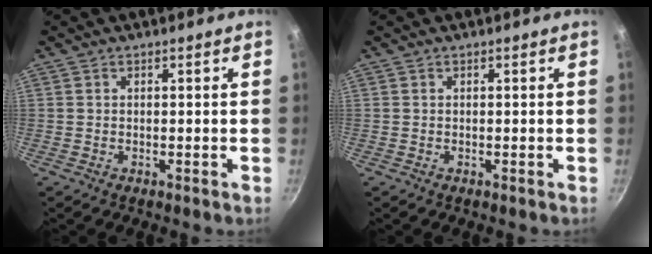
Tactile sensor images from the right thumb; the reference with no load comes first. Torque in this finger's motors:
{"motor_torque": [-0.01, 0.01, -0.01, 0.01, 0.01]}